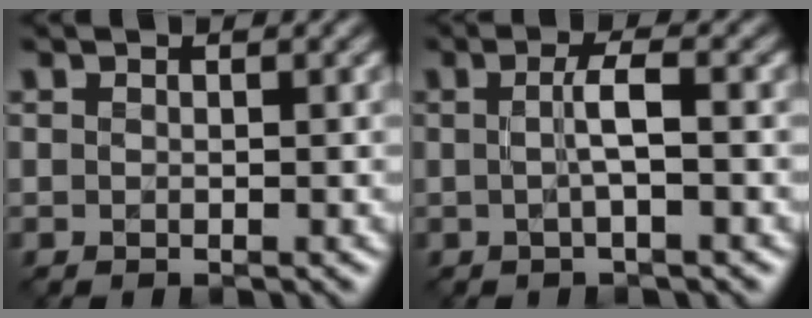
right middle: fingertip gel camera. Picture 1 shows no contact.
{"total": 2.4, "force": [0.0, 0.3, 2.4], "torque": [-0.048, 0.002, -0.003]}